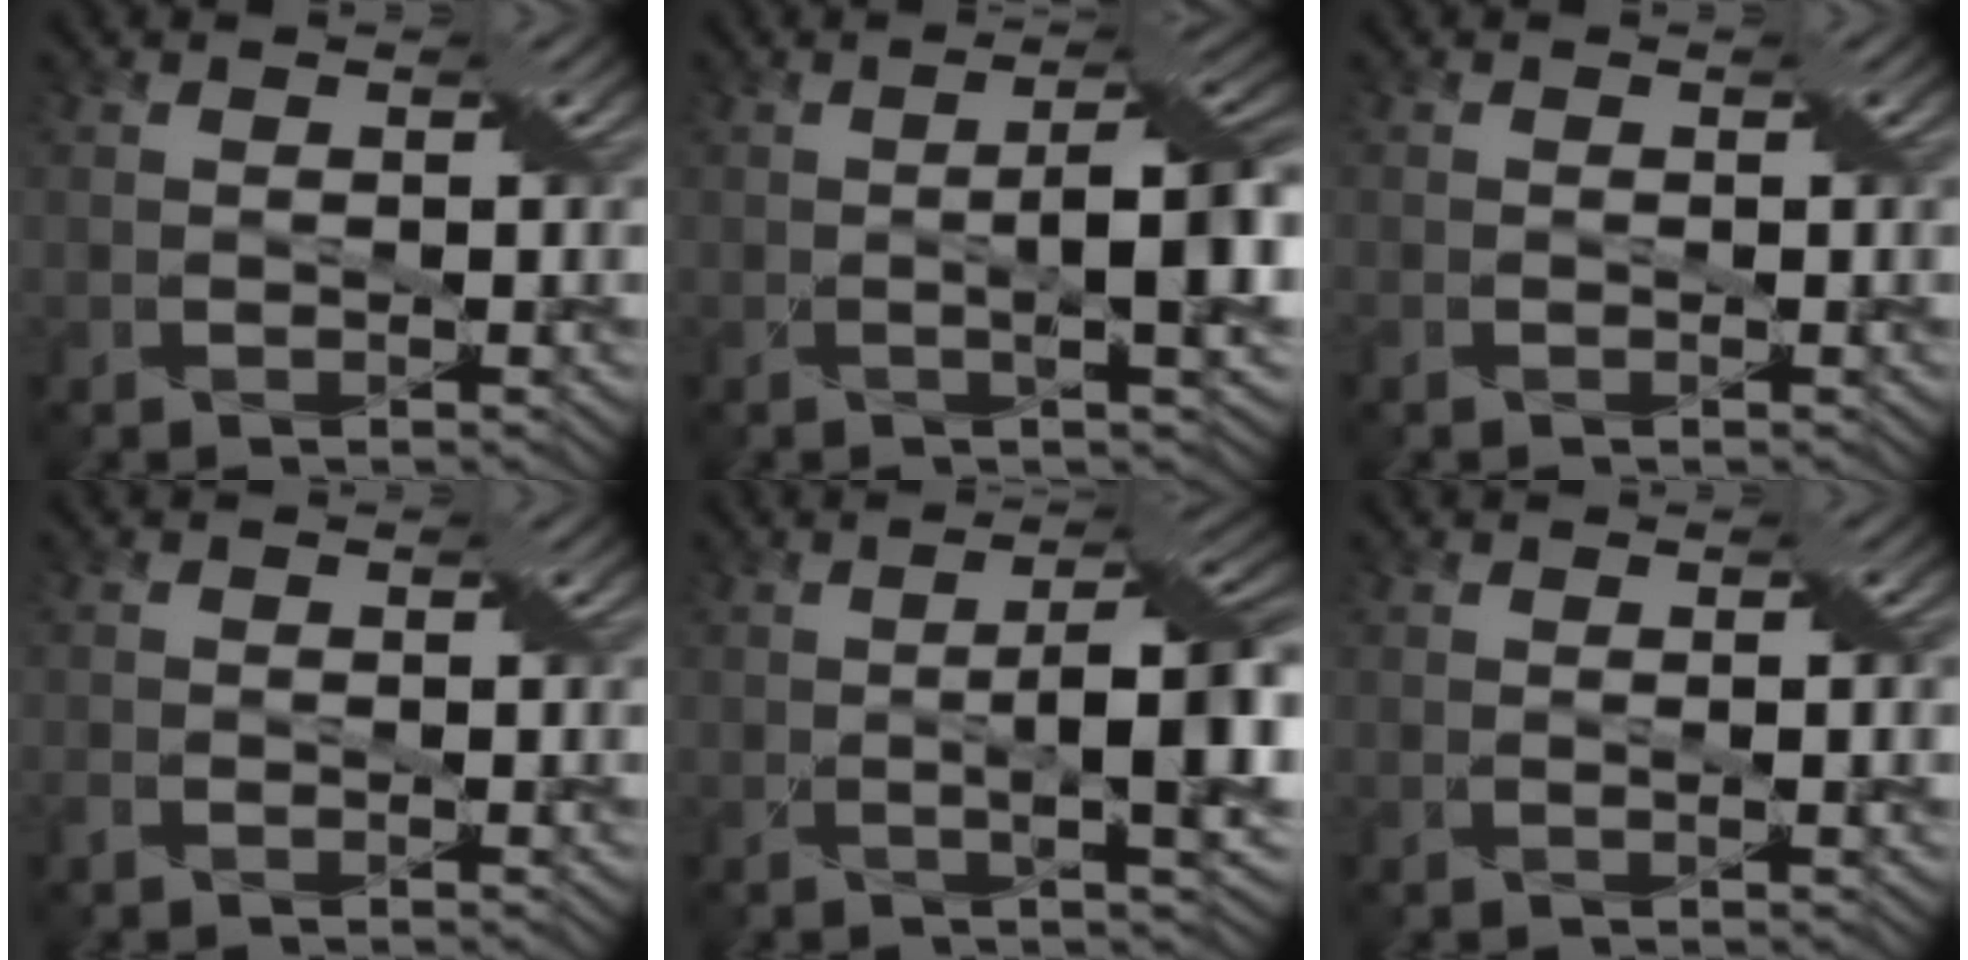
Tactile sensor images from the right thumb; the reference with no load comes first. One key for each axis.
{"total": 7.3, "fx": -0.6, "fy": 1.7, "fz": 7.1, "tx": -0.107, "ty": 0.006, "tz": -0.010}
{"total": 0.7, "fx": -0.5, "fy": 0.4, "fz": 0.4, "tx": -0.010, "ty": -0.003, "tz": -0.007}
{"total": 1.0, "fx": -0.7, "fy": 0.6, "fz": 0.4, "tx": -0.014, "ty": 0.001, "tz": -0.013}
{"total": 8.4, "fx": -0.7, "fy": 2.2, "fz": 8.1, "tx": -0.121, "ty": 0.005, "tz": -0.012}
{"total": 1.2, "fx": 0.0, "fy": 0.1, "fz": 1.2, "tx": -0.021, "ty": 0.003, "tz": 0.001}